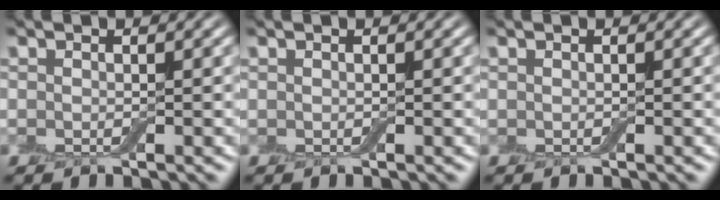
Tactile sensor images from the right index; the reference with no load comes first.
{"total": 0.0}
{"total": 0.0}